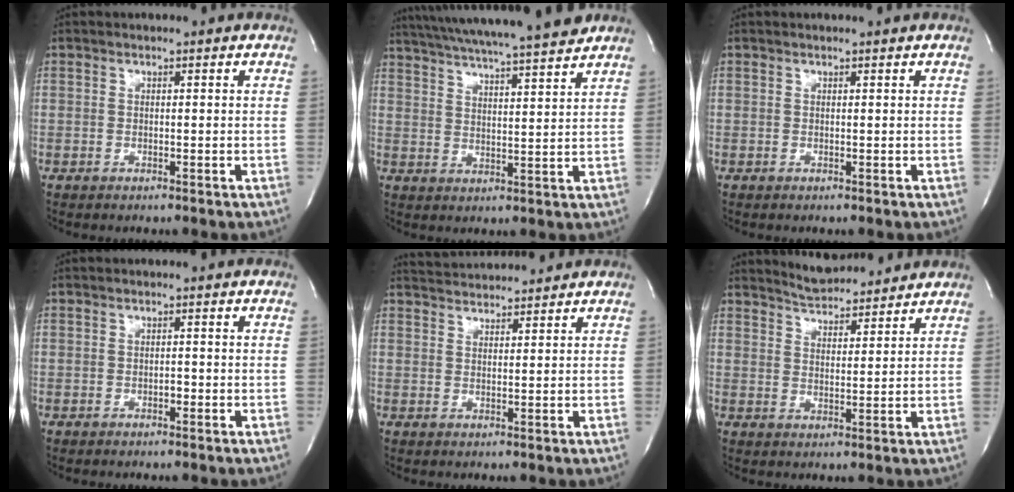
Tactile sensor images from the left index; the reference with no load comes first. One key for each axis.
{"total": 18.8, "fx": 16.7, "fy": -0.3, "fz": 8.7, "tx": -0.156, "ty": 0.002, "tz": 0.243}
{"total": 0.6, "fx": 0.6, "fy": -0.1, "fz": 0.2, "tx": -0.008, "ty": -0.001, "tz": 0.008}
{"total": 0.7, "fx": -0.5, "fy": 0.3, "fz": 0.5, "tx": -0.008, "ty": 0.001, "tz": -0.007}
{"total": 6.2, "fx": 6.1, "fy": 0.1, "fz": 1.0, "tx": -0.026, "ty": 0.027, "tz": 0.099}
{"total": 7.7, "fx": 7.5, "fy": 1.1, "fz": 1.7, "tx": -0.036, "ty": 0.011, "tz": 0.118}